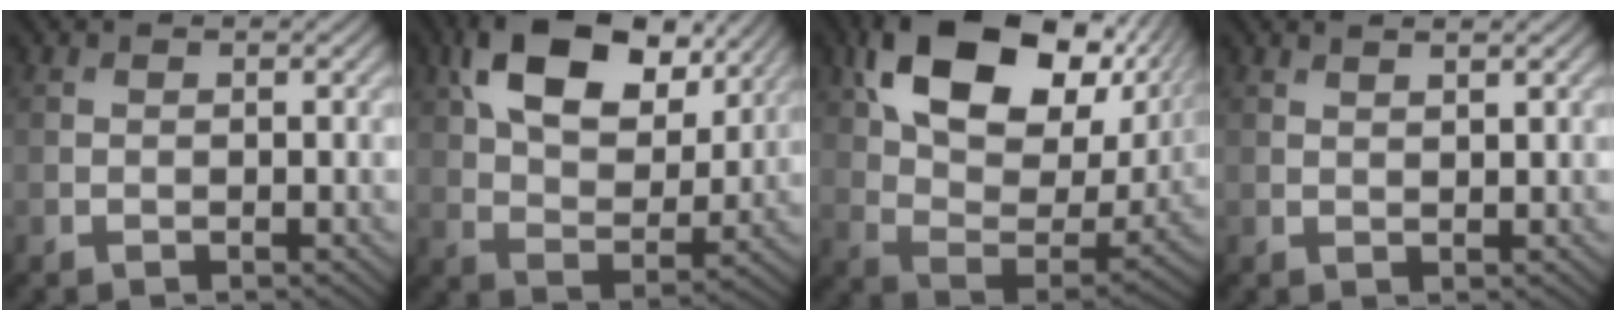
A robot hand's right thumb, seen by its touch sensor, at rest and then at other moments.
{"total": 14.0, "force": [7.2, 7.6, 9.3], "torque": [-0.179, 0.006, 0.123]}
{"total": 18.0, "force": [8.1, 10.1, 12.4], "torque": [-0.234, -0.005, 0.152]}
{"total": 1.1, "force": [0.9, 0.0, 0.6], "torque": [-0.013, -0.001, 0.014]}